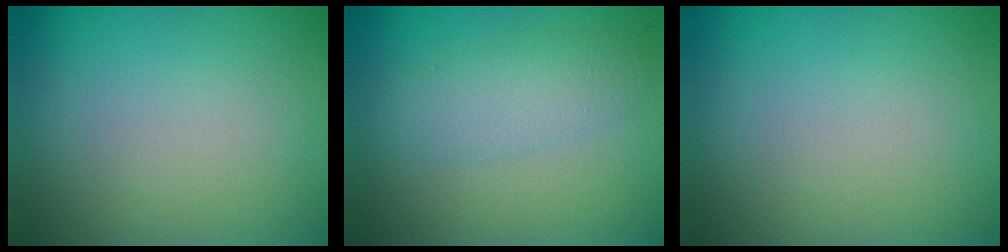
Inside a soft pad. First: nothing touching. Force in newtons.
{"total": 2.8, "press": 2.8, "slide": 0.1}
{"total": 0.0}